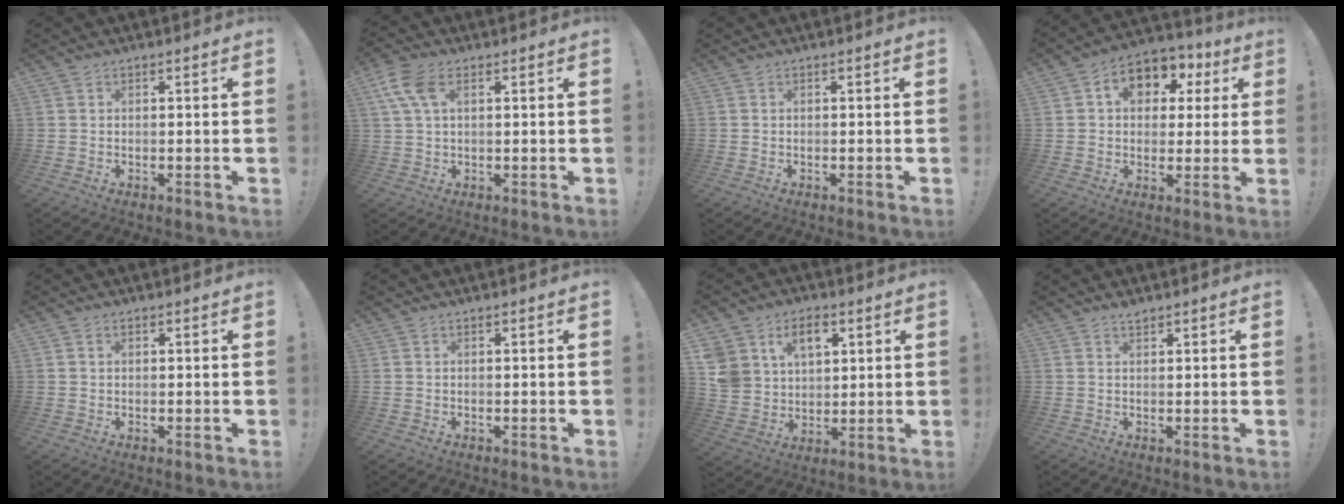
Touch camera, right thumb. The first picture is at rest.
{"total": 8.5, "force": [3.2, 4.7, 6.3], "torque": [-0.126, 0.001, 0.063]}
{"total": 0.0}
{"total": 10.2, "force": [3.2, 7.8, 5.7], "torque": [-0.077, -0.009, 0.060]}
{"total": 0.9, "force": [0.4, 0.7, 0.4], "torque": [-0.009, 0.003, 0.007]}
{"total": 0.0}
{"total": 11.2, "force": [5.5, 8.5, 4.7], "torque": [-0.075, -0.027, 0.112]}
{"total": 1.5, "force": [1.4, 0.5, 0.4], "torque": [0.006, -0.009, 0.023]}